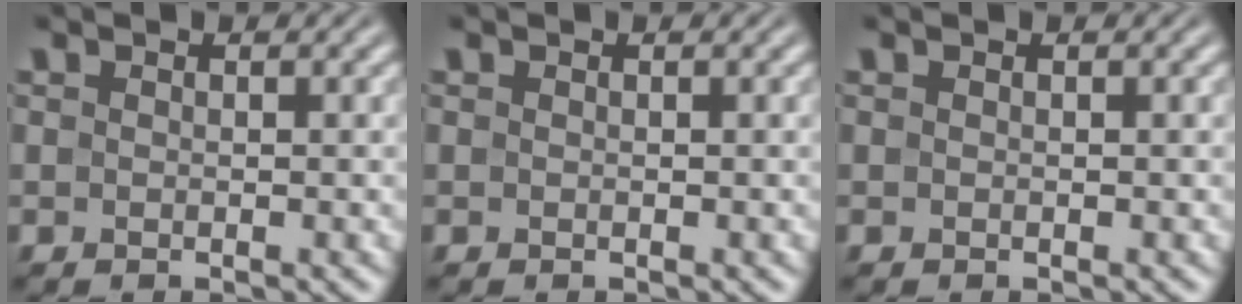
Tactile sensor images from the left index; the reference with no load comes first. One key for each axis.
{"total": 0.0}
{"total": 0.0}